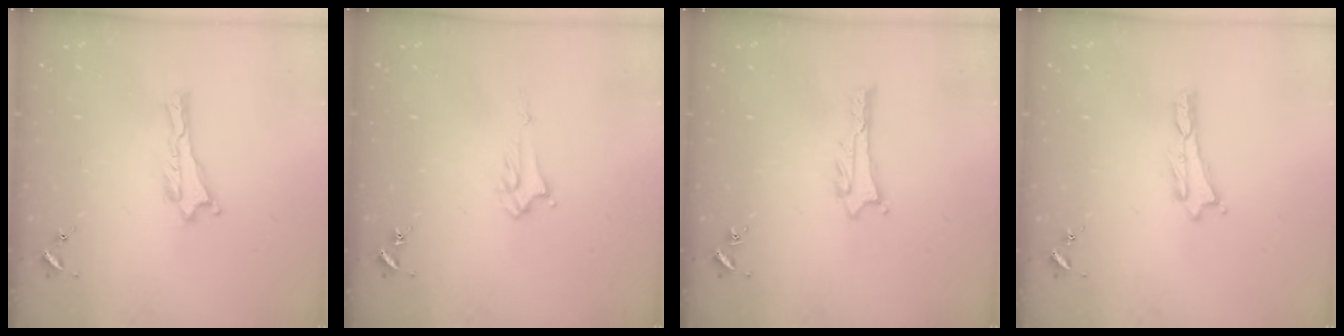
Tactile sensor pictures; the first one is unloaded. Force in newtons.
{"total": 2.4, "press": 2.4, "slide": 0.3}
{"total": 1.1, "press": 1.1, "slide": 0.1}
{"total": 0.0}